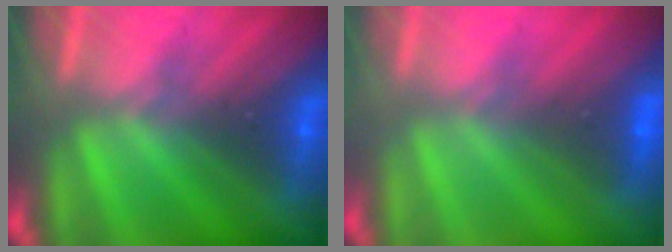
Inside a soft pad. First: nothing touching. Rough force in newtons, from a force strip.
{"total": 1.9}